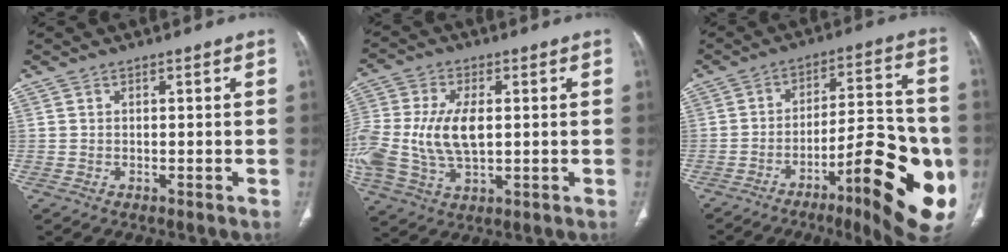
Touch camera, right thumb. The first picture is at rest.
{"total": 17.2, "force": [0.2, 9.8, 14.1], "torque": [-0.341, -0.004, 0.010]}
{"total": 21.7, "force": [-7.5, 6.0, 19.5], "torque": [-0.226, 0.027, -0.098]}